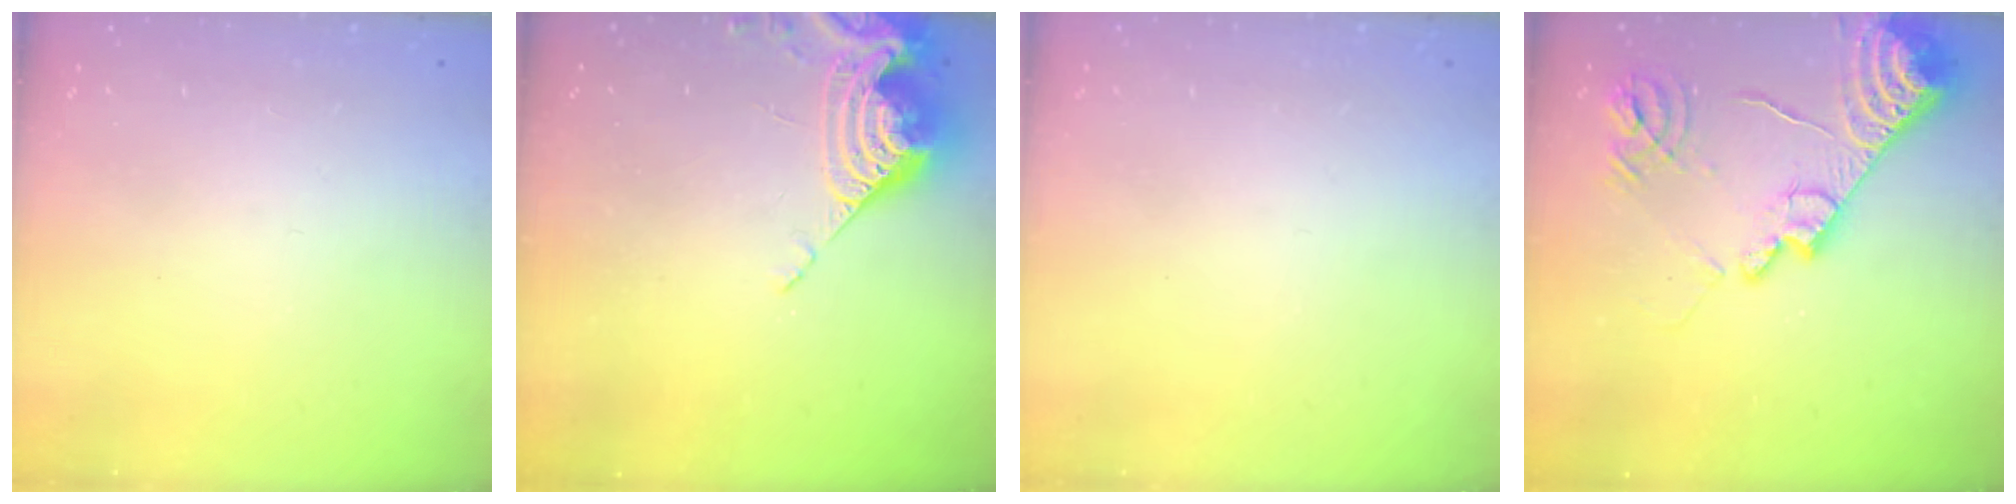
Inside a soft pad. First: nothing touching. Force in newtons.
{"total": 9.9, "press": 9.9, "slide": 0.6}
{"total": 0.0}
{"total": 15.7, "press": 15.6, "slide": 1.8}